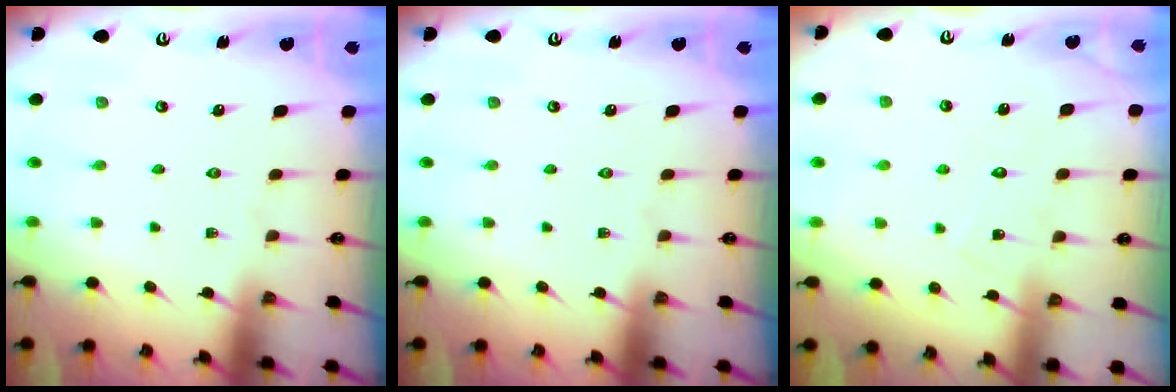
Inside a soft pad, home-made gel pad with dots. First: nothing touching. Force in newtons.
{"total": 0.0}
{"total": 7.2, "press": 7.2, "slide": 0.4}